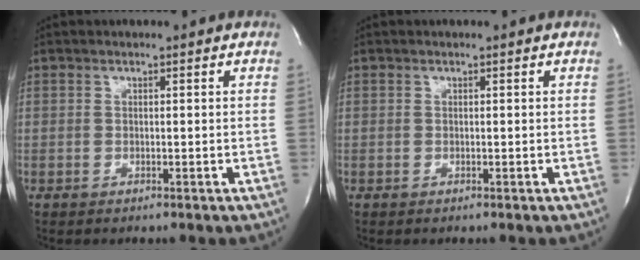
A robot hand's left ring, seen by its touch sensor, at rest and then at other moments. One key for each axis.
{"total": 0.0}